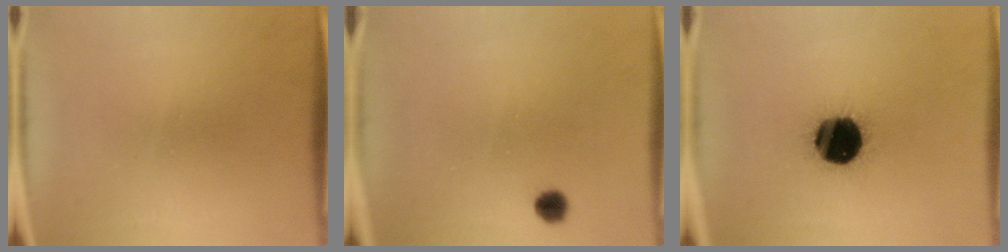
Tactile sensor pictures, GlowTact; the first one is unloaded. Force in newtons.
{"total": 2.3}
{"total": 19.9}